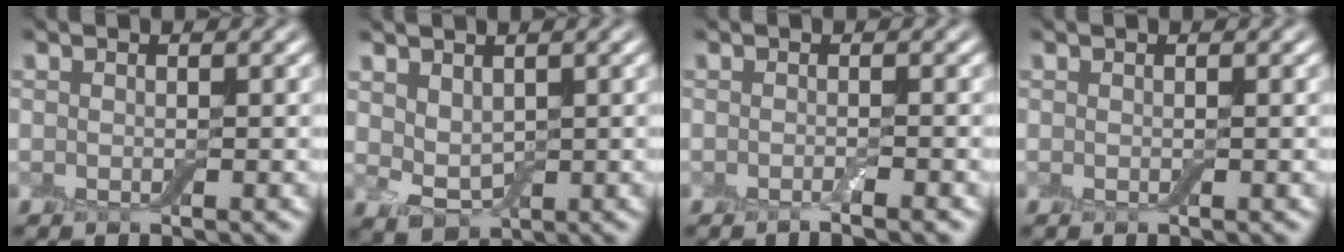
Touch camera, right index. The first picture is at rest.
{"total": 2.7, "force": [1.0, 1.8, 1.8], "torque": [-0.039, -0.004, 0.024]}
{"total": 1.1, "force": [-0.7, 0.1, 0.9], "torque": [-0.012, -0.002, -0.014]}
{"total": 0.0}